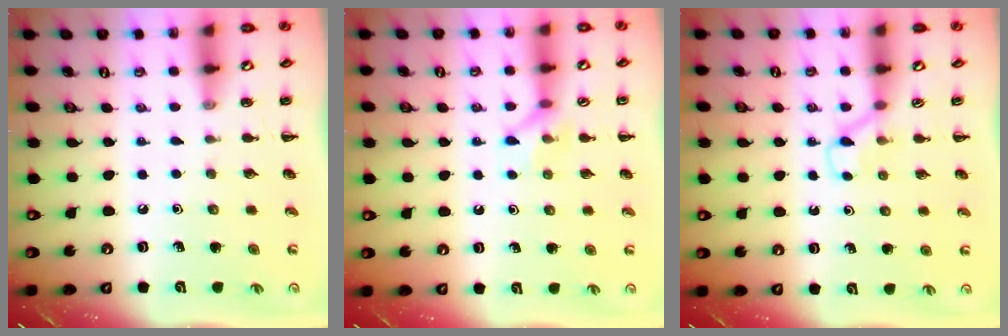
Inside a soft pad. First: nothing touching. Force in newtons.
{"total": 6.5, "press": 6.5, "slide": 0.3}
{"total": 3.5, "press": 3.3, "slide": 1.2}